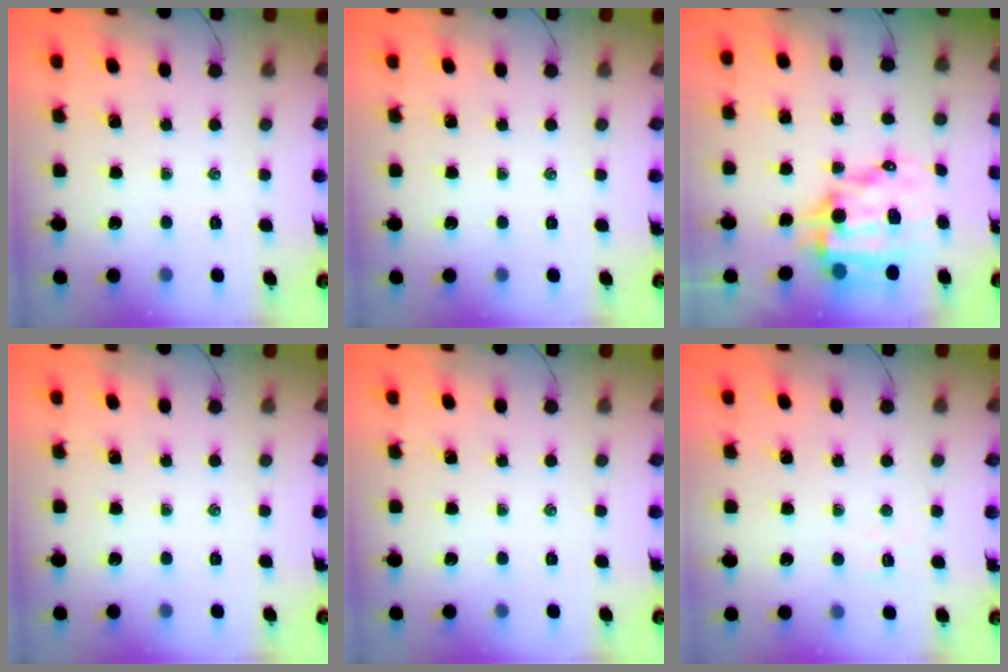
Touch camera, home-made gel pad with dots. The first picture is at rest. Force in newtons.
{"total": 0.0}
{"total": 12.4, "press": 12.1, "slide": 2.9}
{"total": 0.0}
{"total": 0.0}
{"total": 2.6, "press": 2.6, "slide": 0.5}